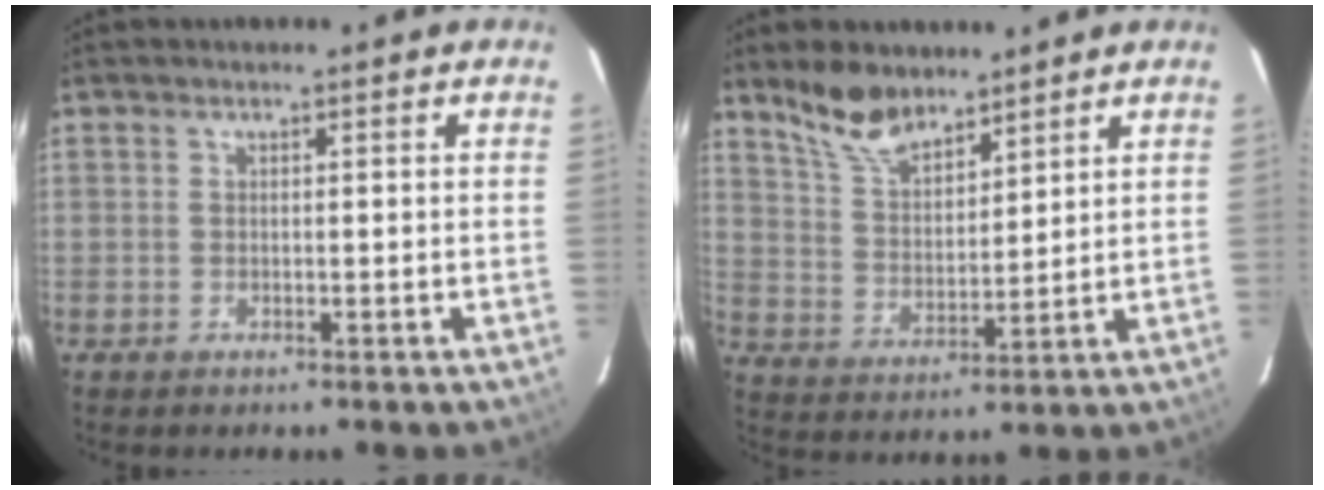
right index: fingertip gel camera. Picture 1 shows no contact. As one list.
[{"total": 9.3, "force": [7.5, 3.7, 4.2], "torque": [-0.082, 0.012, 0.150]}]